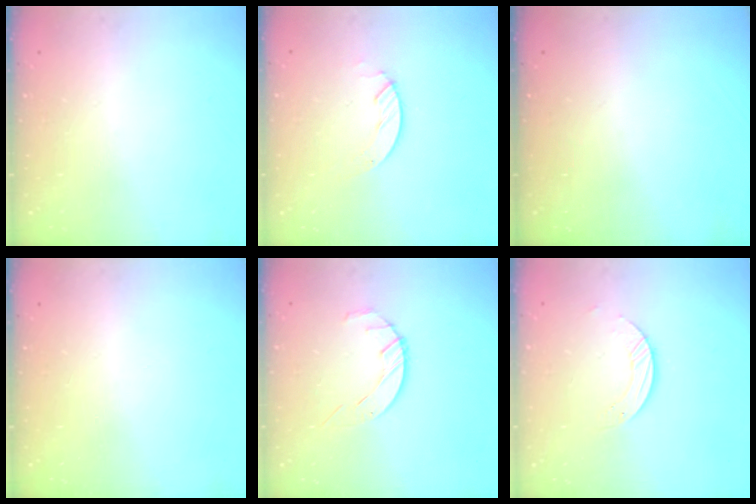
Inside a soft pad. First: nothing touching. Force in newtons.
{"total": 2.4, "press": 2.4, "slide": 0.2}
{"total": 0.0}
{"total": 0.0}
{"total": 3.2, "press": 3.2, "slide": 0.4}
{"total": 3.8, "press": 3.8, "slide": 0.2}